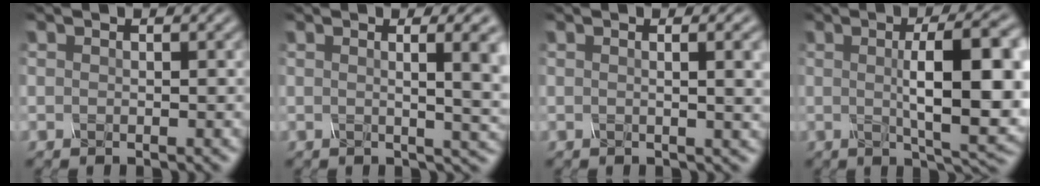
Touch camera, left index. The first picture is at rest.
{"total": 7.5, "force": [1.0, 2.7, 7.0], "torque": [-0.041, 0.016, 0.005]}
{"total": 5.3, "force": [0.9, 2.2, 4.7], "torque": [-0.032, 0.023, -0.007]}
{"total": 11.7, "force": [0.7, 3.2, 11.2], "torque": [-0.143, 0.005, 0.012]}